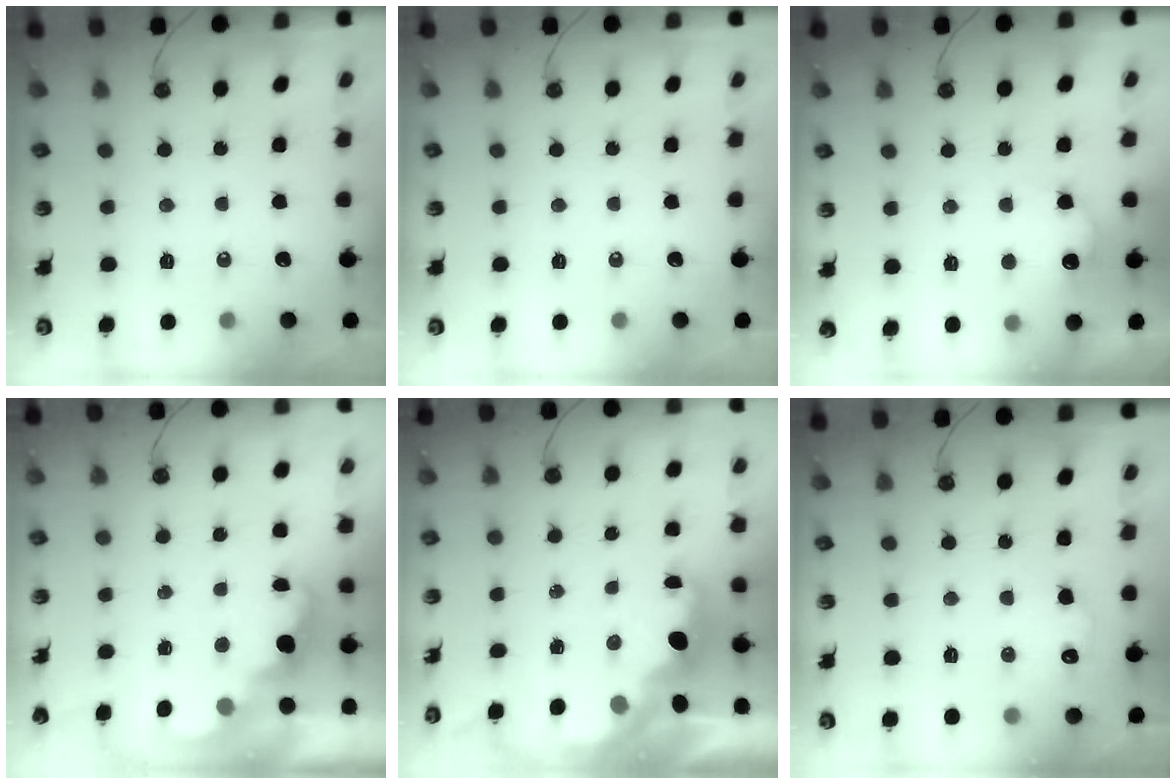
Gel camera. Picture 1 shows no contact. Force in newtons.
{"total": 0.0}
{"total": 9.2, "press": 9.2, "slide": 0.6}
{"total": 2.5, "press": 2.4, "slide": 0.5}
{"total": 2.7, "press": 2.6, "slide": 0.6}
{"total": 9.1, "press": 9.0, "slide": 0.6}